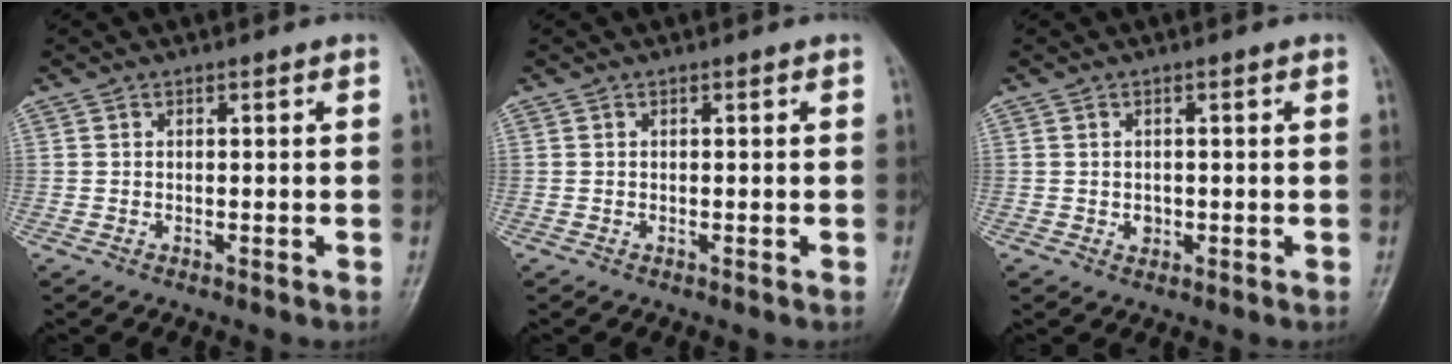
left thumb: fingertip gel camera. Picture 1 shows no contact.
{"total": 0.0}
{"total": 1.4, "force": [-0.2, 1.2, 0.7], "torque": [-0.005, 0.001, 0.001]}